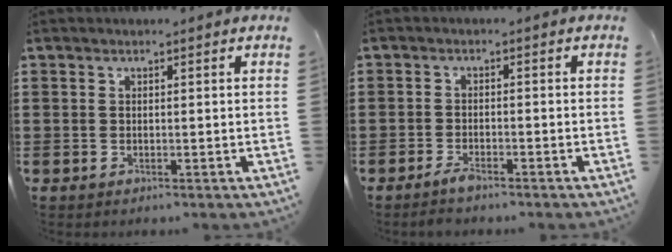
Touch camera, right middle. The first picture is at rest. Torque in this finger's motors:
{"motor_torque": [0.68, 0.41, 0.01, 0.05]}